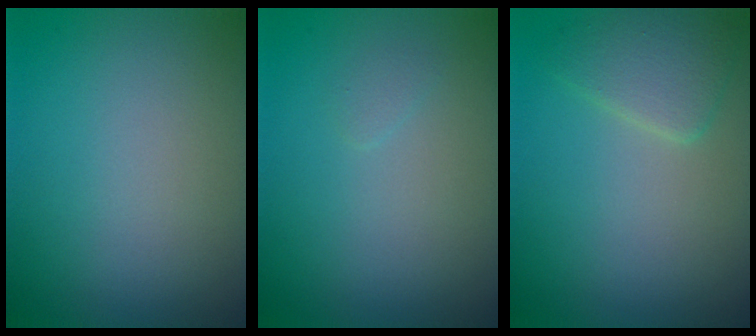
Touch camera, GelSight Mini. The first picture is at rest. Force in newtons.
{"total": 0.5, "press": 0.5, "slide": 0.0}
{"total": 2.4, "press": 2.4, "slide": 0.1}